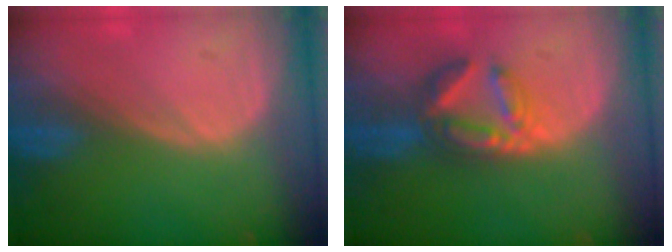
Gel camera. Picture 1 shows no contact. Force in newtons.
{"total": 6.5, "press": 5.9, "slide": 2.9}